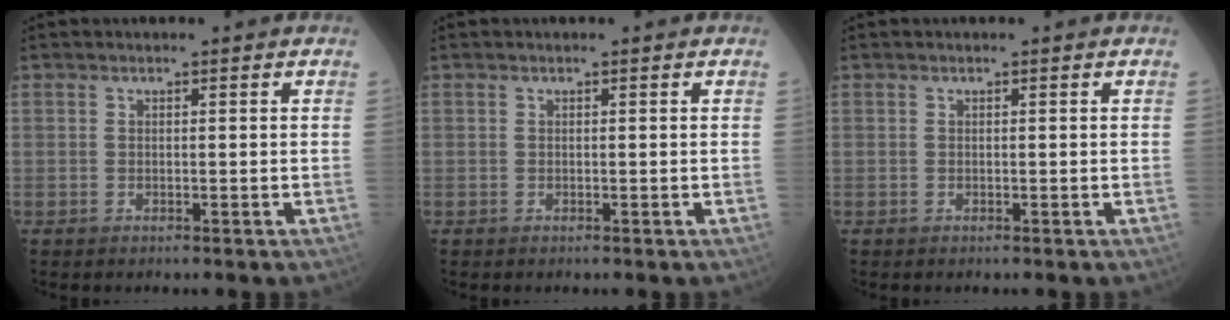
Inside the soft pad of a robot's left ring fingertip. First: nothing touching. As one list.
[{"total": 0.0}, {"total": 0.0}]